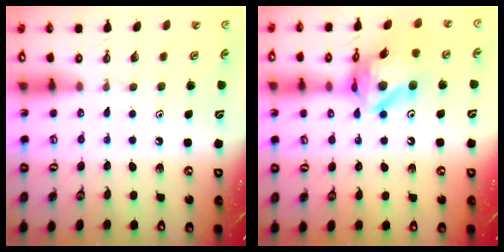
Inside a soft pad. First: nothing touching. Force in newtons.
{"total": 14.0, "press": 14.0, "slide": 1.5}